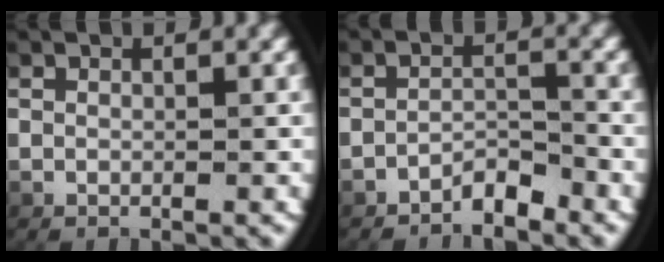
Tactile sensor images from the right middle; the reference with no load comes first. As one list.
[{"total": 2.6, "force": [-2.4, 0.5, 0.7], "torque": [-0.008, -0.001, -0.044]}]